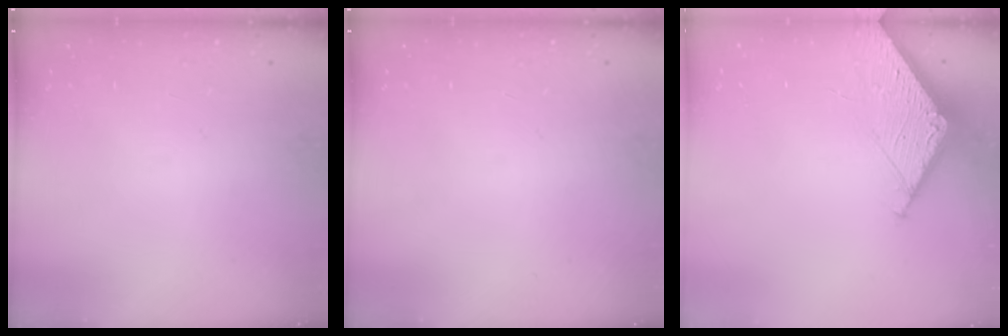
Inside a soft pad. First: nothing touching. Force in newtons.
{"total": 0.0}
{"total": 4.3, "press": 4.2, "slide": 0.5}